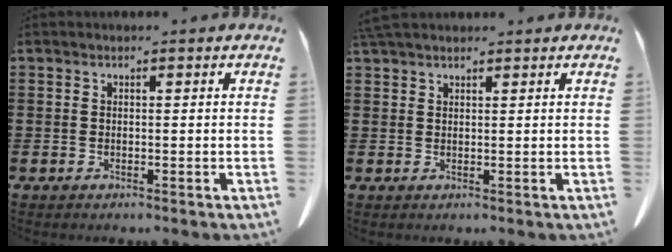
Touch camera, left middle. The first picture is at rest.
{"total": 1.9, "force": [1.7, 0.5, 0.6], "torque": [-0.018, 0.001, 0.034]}